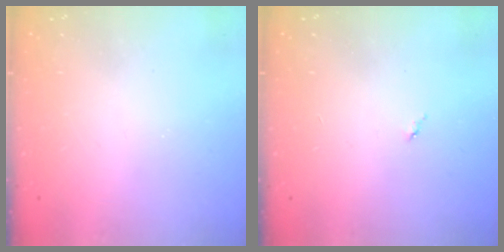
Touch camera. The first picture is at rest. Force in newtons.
{"total": 3.0, "press": 3.0, "slide": 0.2}